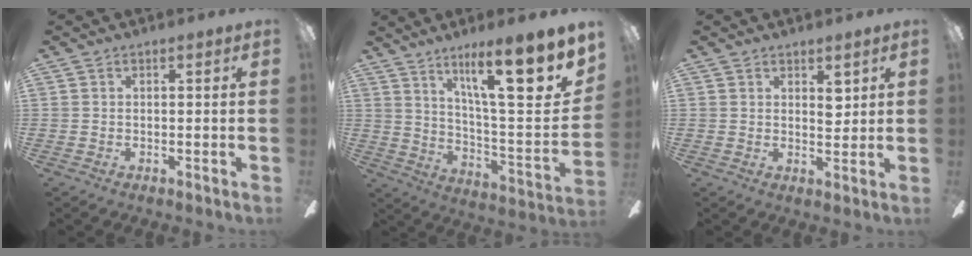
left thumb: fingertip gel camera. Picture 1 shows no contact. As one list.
[{"total": 21.0, "force": [13.2, 4.2, 15.8], "torque": [-0.234, -0.095, 0.203]}, {"total": 3.9, "force": [2.1, 2.3, 2.4], "torque": [-0.019, -0.011, 0.032]}]